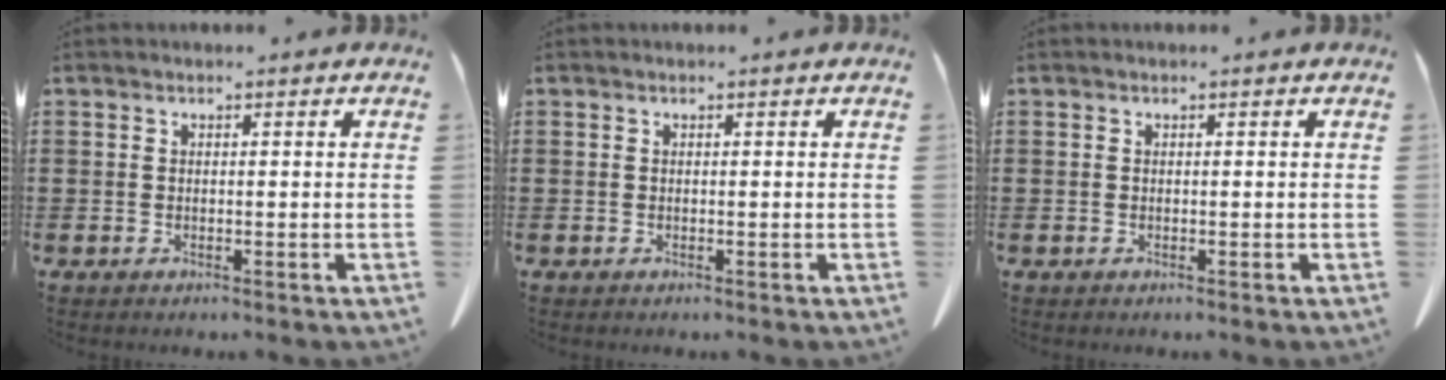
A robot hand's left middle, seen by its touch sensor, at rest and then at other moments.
{"total": 0.0}
{"total": 0.0}